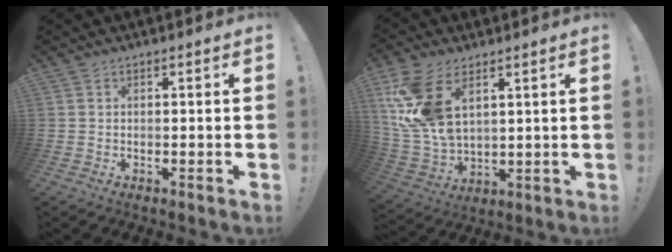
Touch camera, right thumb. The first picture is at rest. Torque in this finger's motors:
{"motor_torque": [2.44, 2.57, 1.53, 0.24, 0.14]}